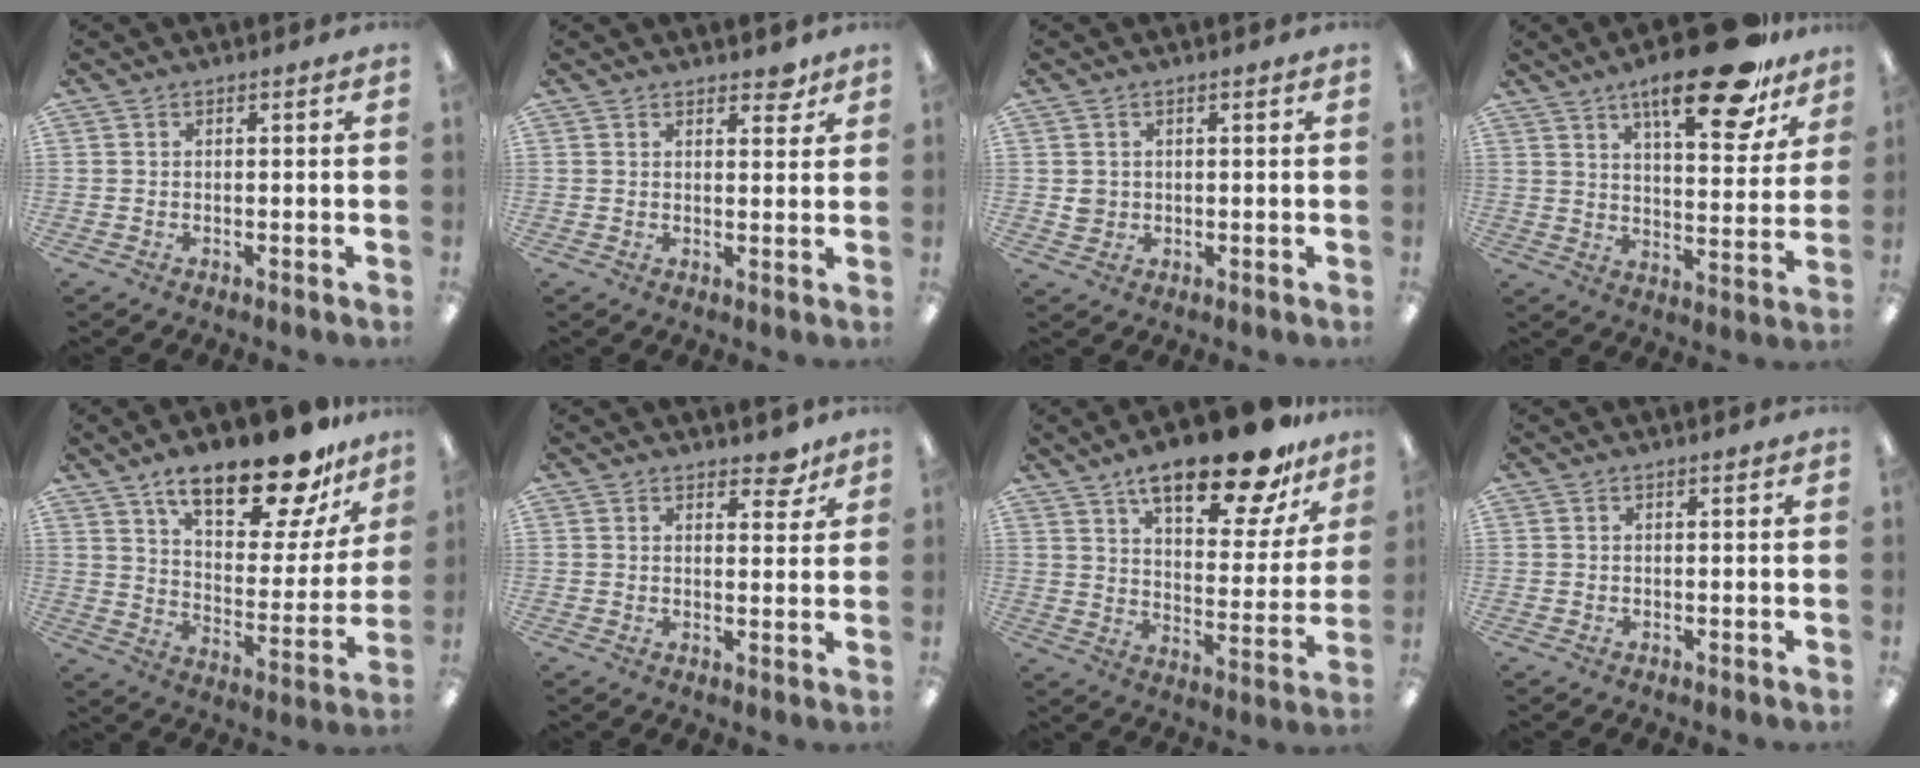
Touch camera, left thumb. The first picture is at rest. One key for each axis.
{"total": 3.3, "fx": 2.7, "fy": 1.3, "fz": 1.3, "tx": 0.003, "ty": -0.016, "tz": 0.043}
{"total": 2.4, "fx": 0.5, "fy": 2.3, "fz": 0.5, "tx": -0.004, "ty": 0.000, "tz": 0.007}
{"total": 20.1, "fx": 13.8, "fy": 6.2, "fz": 13.3, "tx": -0.193, "ty": -0.077, "tz": 0.217}
{"total": 22.5, "fx": 16.8, "fy": 7.7, "fz": 13.0, "tx": -0.197, "ty": -0.104, "tz": 0.278}
{"total": 4.9, "fx": 3.8, "fy": 2.2, "fz": 2.1, "tx": -0.009, "ty": -0.023, "tz": 0.063}
{"total": 19.1, "fx": 13.8, "fy": 6.6, "fz": 11.4, "tx": -0.162, "ty": -0.082, "tz": 0.225}
{"total": 0.0}